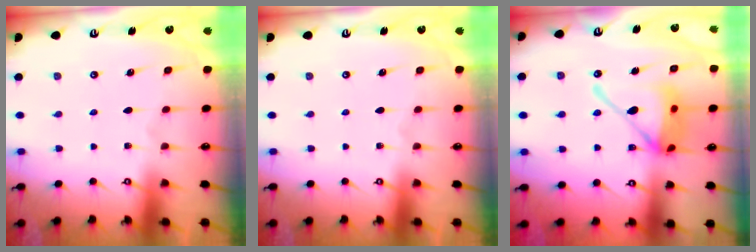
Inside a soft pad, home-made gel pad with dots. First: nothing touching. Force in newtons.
{"total": 0.0}
{"total": 15.9, "press": 15.7, "slide": 2.3}